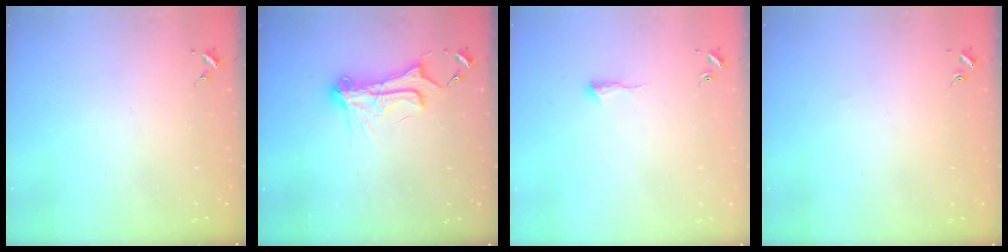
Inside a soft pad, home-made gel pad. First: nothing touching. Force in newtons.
{"total": 12.5, "press": 12.5, "slide": 0.7}
{"total": 7.1, "press": 7.0, "slide": 0.7}
{"total": 1.1, "press": 1.1, "slide": 0.2}